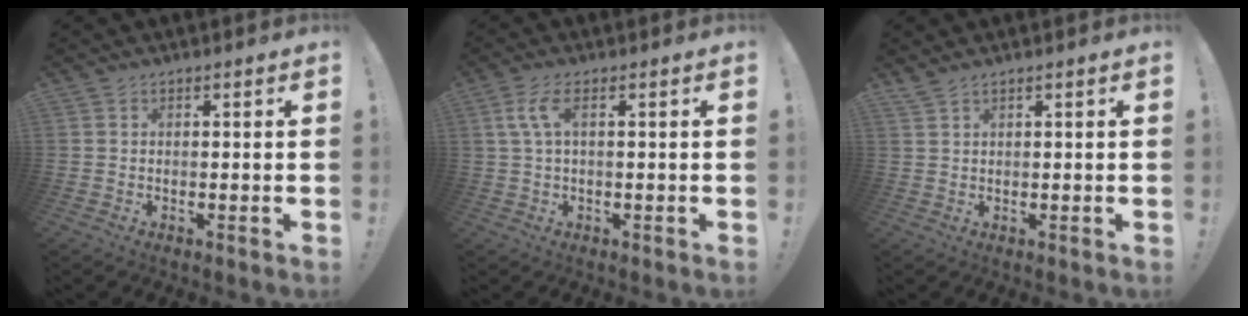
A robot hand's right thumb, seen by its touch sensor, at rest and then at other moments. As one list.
[{"total": 5.5, "force": [1.3, 1.7, 5.1], "torque": [-0.108, 0.005, 0.023]}, {"total": 1.5, "force": [1.3, 0.1, 0.8], "torque": [-0.016, -0.004, 0.024]}]